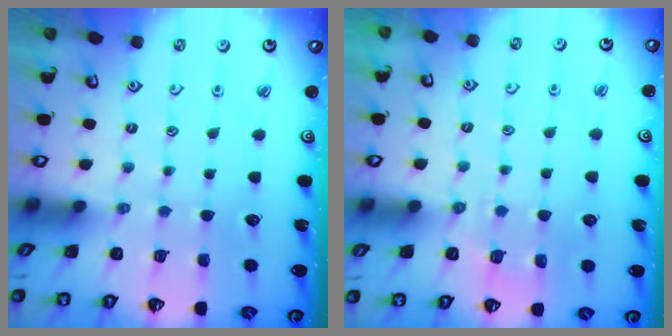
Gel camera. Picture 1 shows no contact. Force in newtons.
{"total": 2.8, "press": 2.5, "slide": 1.3}